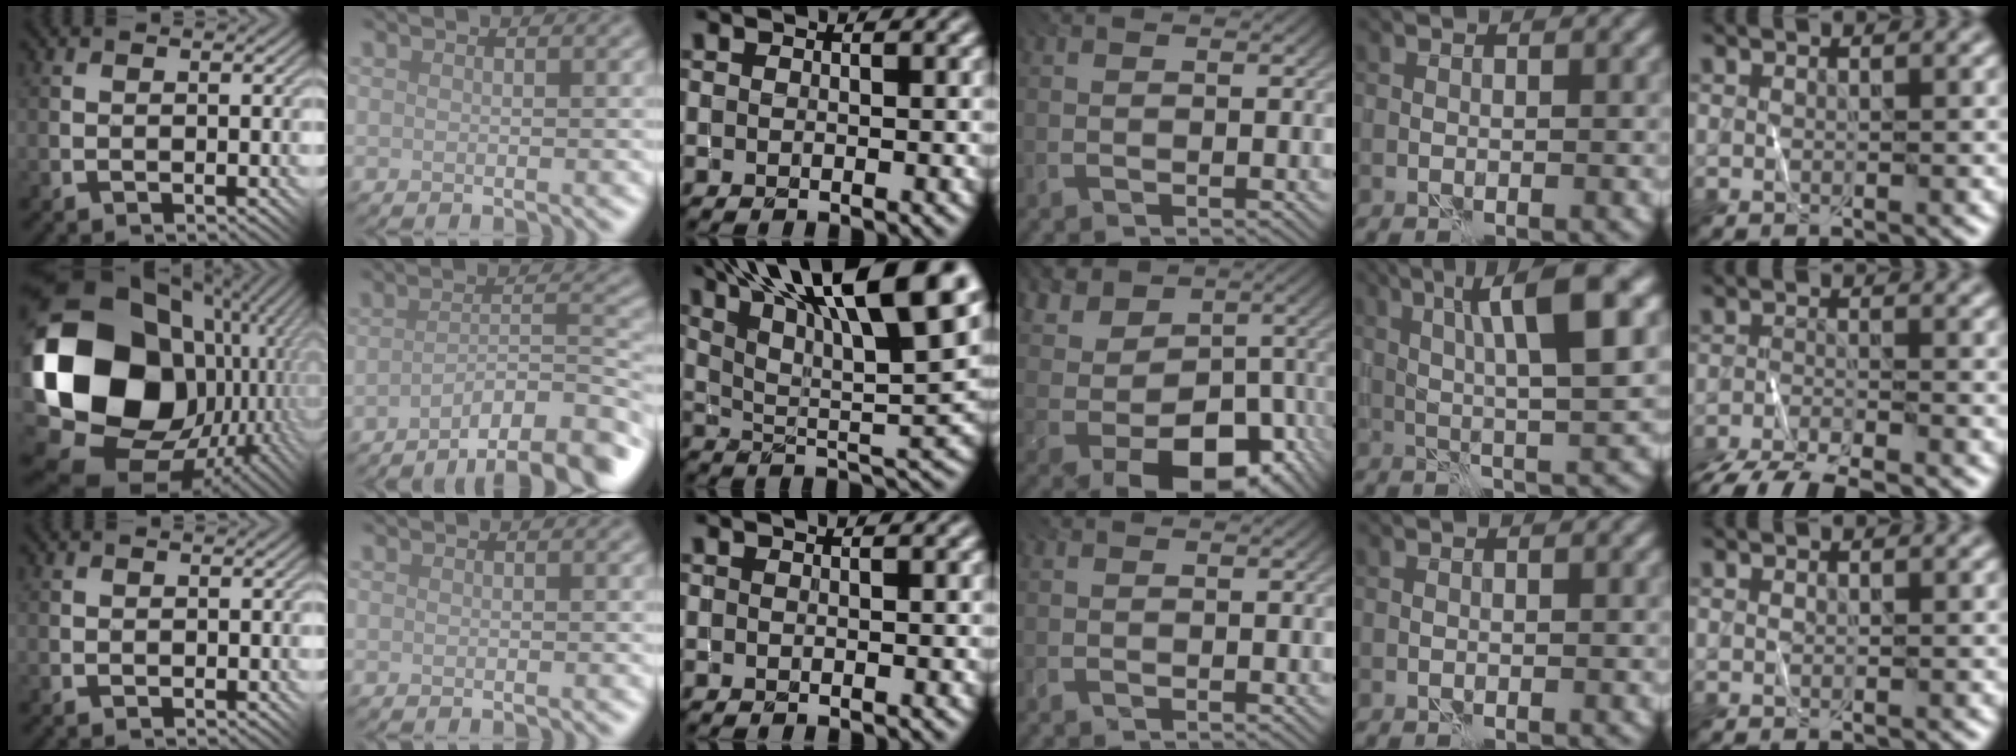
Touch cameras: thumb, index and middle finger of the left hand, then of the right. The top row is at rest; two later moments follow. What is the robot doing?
{"motion": "fold", "object": "shorts"}